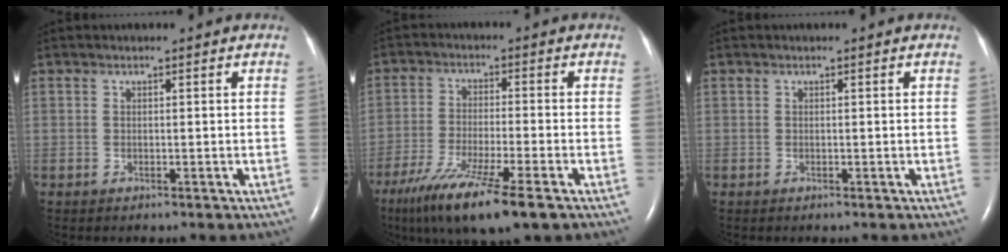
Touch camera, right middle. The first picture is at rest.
{"total": 12.4, "force": [-8.0, 0.5, 9.6], "torque": [-0.179, -0.040, -0.136]}
{"total": 0.0}